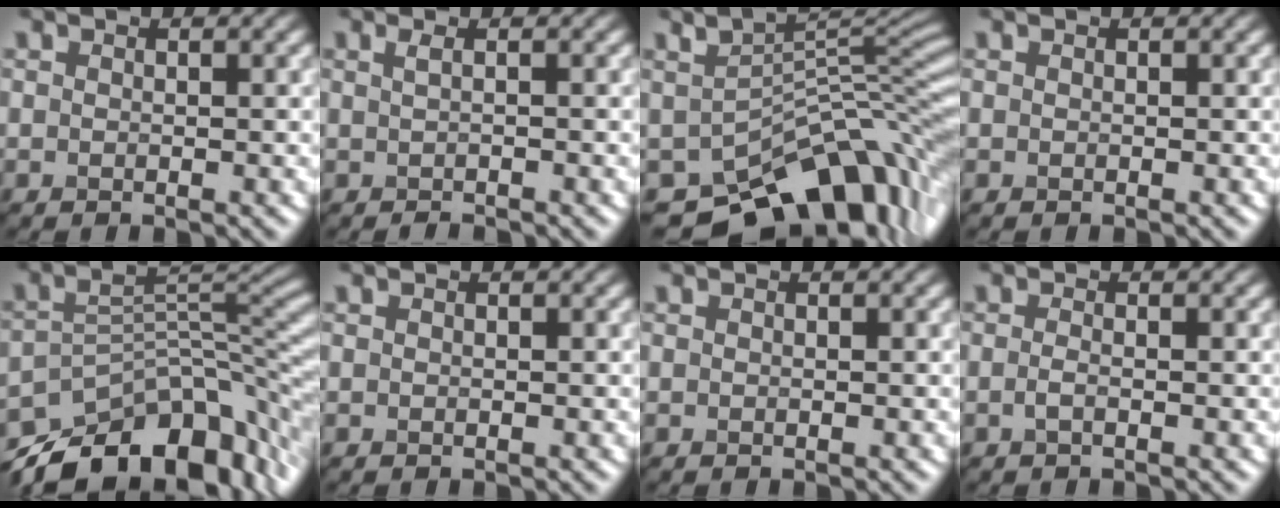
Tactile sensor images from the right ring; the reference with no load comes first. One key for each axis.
{"total": 1.3, "fx": -0.1, "fy": 0.5, "fz": 1.2, "tx": -0.013, "ty": 0.001, "tz": -0.004}
{"total": 11.2, "fx": -6.7, "fy": 5.5, "fz": 7.2, "tx": -0.098, "ty": -0.001, "tz": -0.102}
{"total": 0.0}
{"total": 12.1, "fx": -9.0, "fy": 5.3, "fz": 6.2, "tx": -0.092, "ty": 0.006, "tz": -0.159}
{"total": 0.0}
{"total": 0.0}
{"total": 0.9, "fx": -0.3, "fy": 0.2, "fz": 0.8, "tx": -0.018, "ty": -0.002, "tz": -0.009}